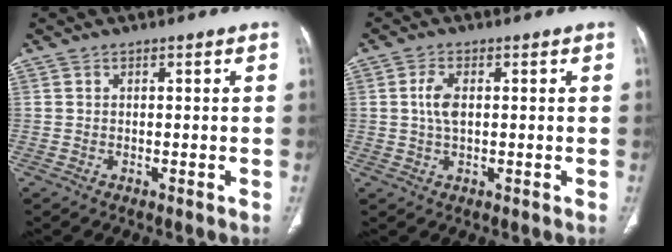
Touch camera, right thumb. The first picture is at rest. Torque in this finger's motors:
{"motor_torque": [0.79, 0.32, 0.33, -0.46, 0.07]}